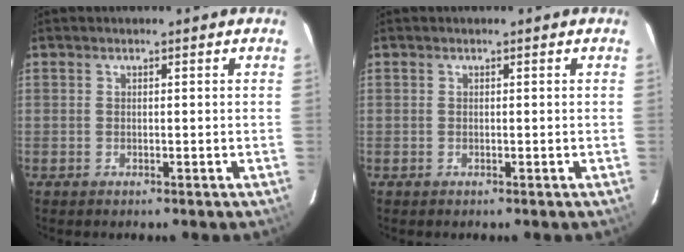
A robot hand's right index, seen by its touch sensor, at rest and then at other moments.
{"total": 0.0}